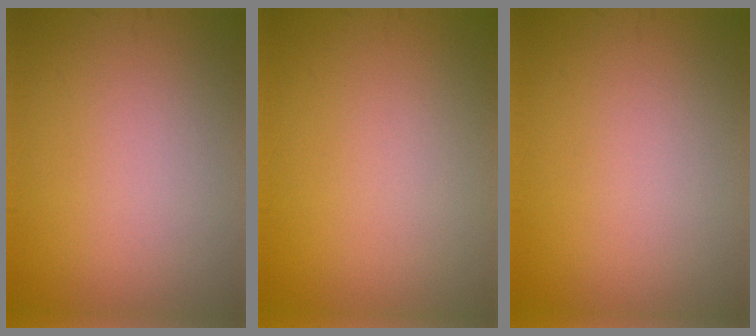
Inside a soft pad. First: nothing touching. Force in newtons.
{"total": 0.0}
{"total": 0.0}